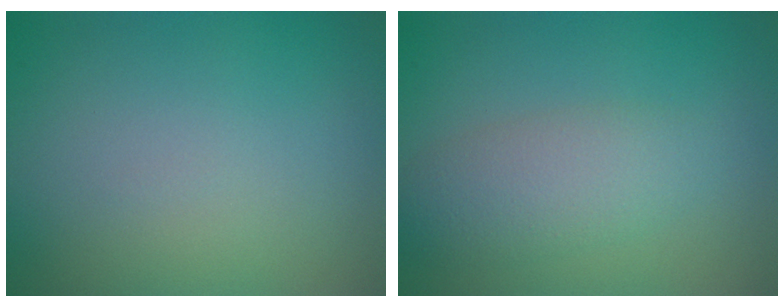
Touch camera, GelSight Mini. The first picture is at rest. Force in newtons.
{"total": 3.5, "press": 3.5, "slide": 0.0}